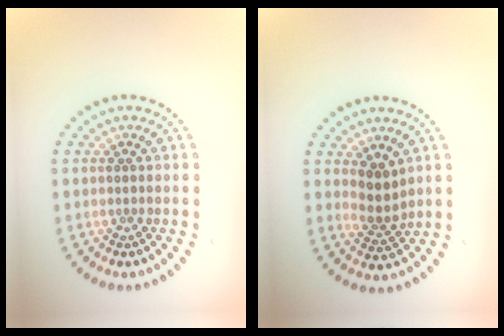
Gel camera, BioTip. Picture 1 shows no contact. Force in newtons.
{"total": 2.6, "press": 2.1, "slide": 1.5}